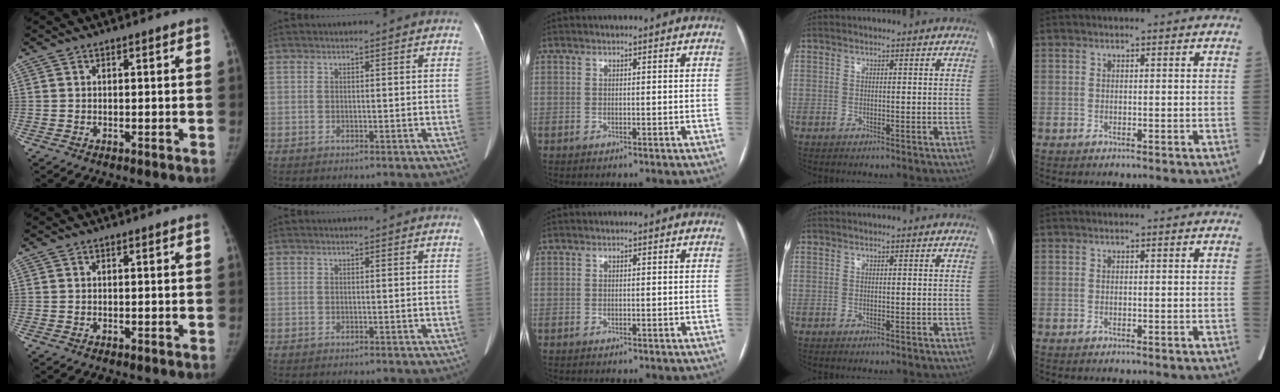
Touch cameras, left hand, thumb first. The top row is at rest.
{}